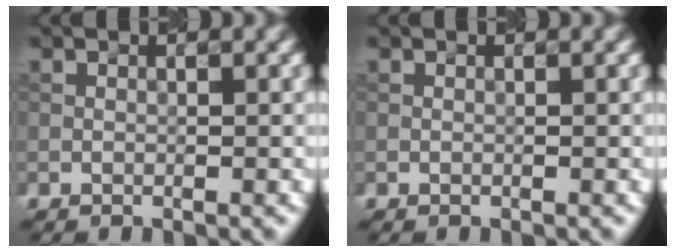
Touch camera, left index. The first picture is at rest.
{"total": 0.0}